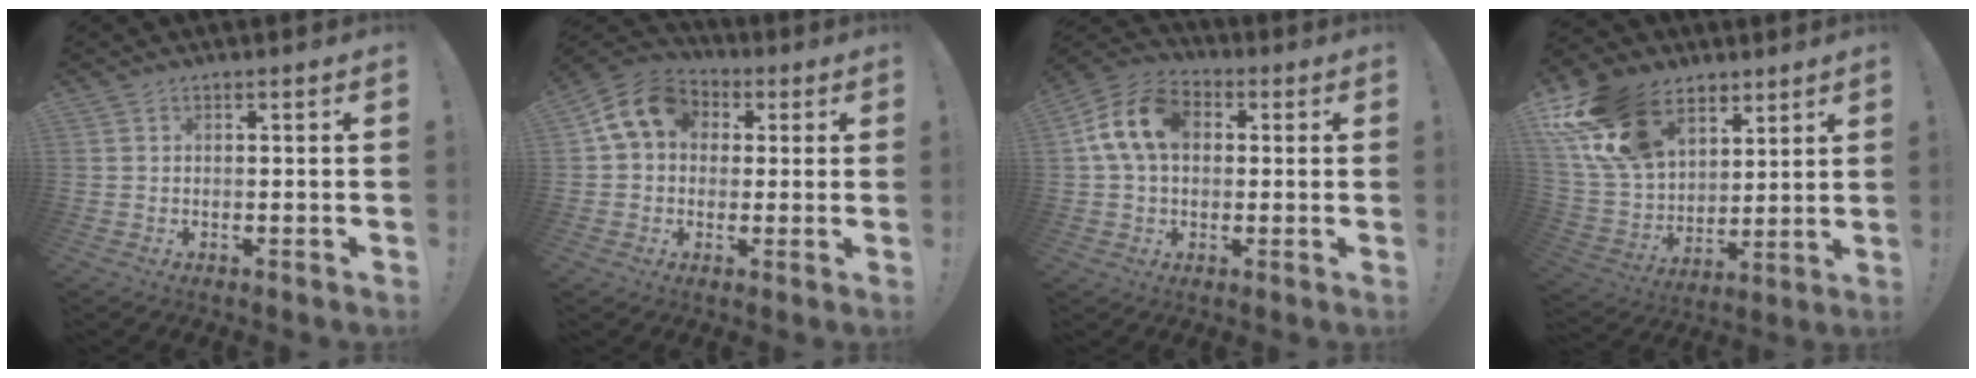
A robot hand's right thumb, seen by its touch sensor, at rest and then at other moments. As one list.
[{"total": 11.2, "force": [3.3, 8.8, 6.1], "torque": [-0.094, 0.003, 0.068]}, {"total": 13.7, "force": [3.0, 9.6, 9.2], "torque": [-0.164, 0.013, 0.059]}, {"total": 21.7, "force": [11.5, 14.6, 11.2], "torque": [-0.208, -0.055, 0.225]}]